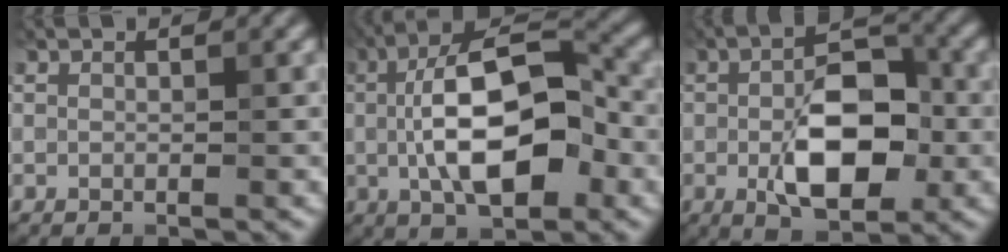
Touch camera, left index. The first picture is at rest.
{"total": 9.7, "force": [-1.0, 4.5, 8.5], "torque": [-0.145, 0.012, -0.025]}
{"total": 6.8, "force": [-1.7, 3.5, 5.5], "torque": [-0.097, -0.001, -0.033]}